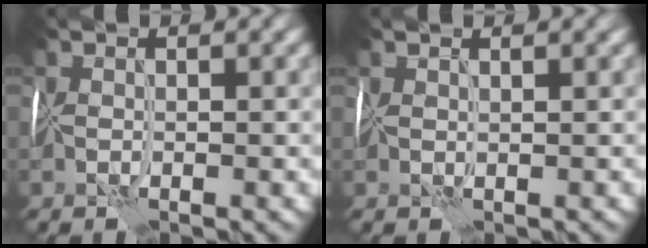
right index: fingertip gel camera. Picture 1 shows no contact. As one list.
[{"total": 1.2, "force": [1.2, 0.0, 0.1], "torque": [0.002, 0.009, 0.020]}]